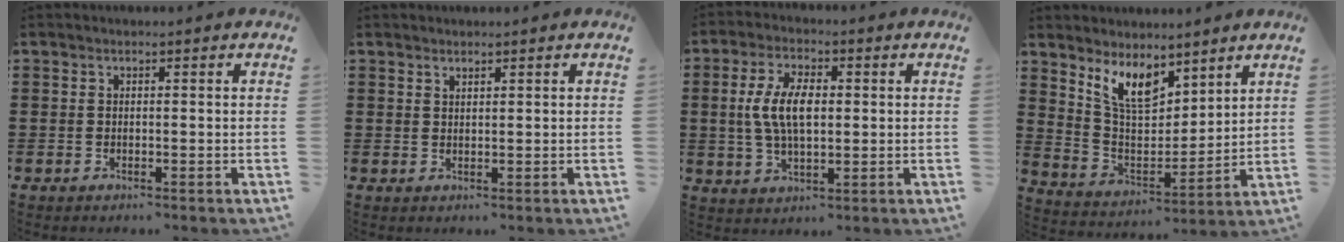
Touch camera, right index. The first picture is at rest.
{"total": 1.0, "force": [1.0, 0.3, 0.2], "torque": [-0.004, 0.001, 0.019]}
{"total": 7.8, "force": [0.5, 3.7, 6.8], "torque": [-0.145, 0.009, 0.004]}
{"total": 8.2, "force": [6.3, 3.4, 4.1], "torque": [-0.104, -0.022, 0.118]}